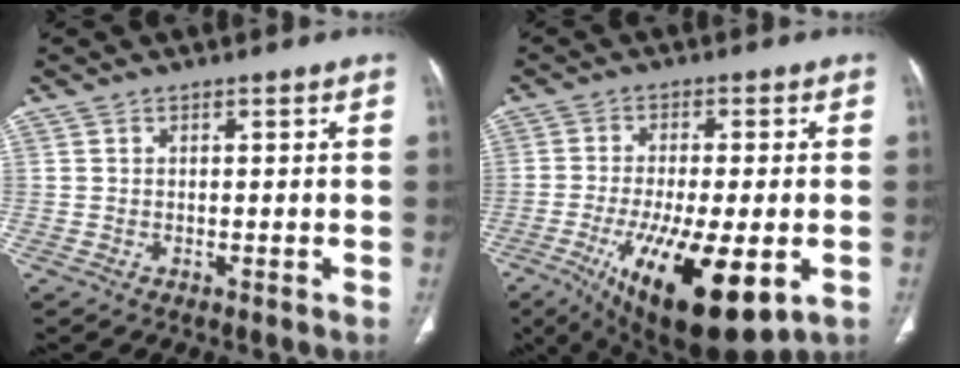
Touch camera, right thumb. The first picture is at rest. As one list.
[{"total": 19.6, "force": [-6.8, 6.7, 17.1], "torque": [-0.286, -0.023, -0.092]}]